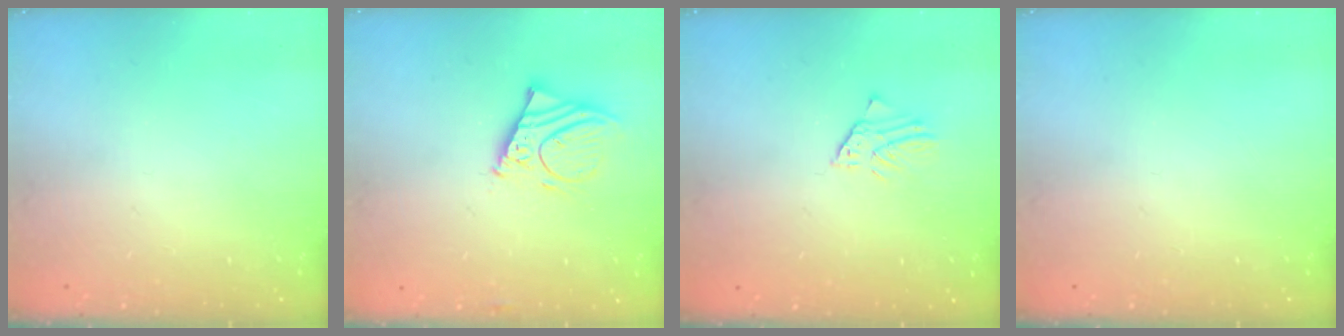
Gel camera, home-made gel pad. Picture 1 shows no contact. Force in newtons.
{"total": 10.8, "press": 10.7, "slide": 1.7}
{"total": 2.3, "press": 2.3, "slide": 0.1}
{"total": 0.0}